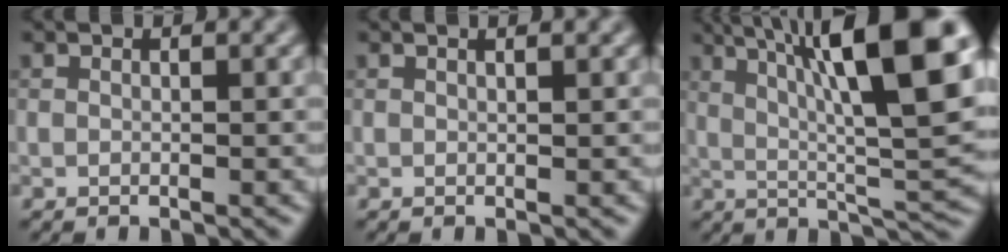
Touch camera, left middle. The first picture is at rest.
{"total": 1.3, "force": [0.8, 0.6, 0.9], "torque": [0.009, 0.008, -0.006]}
{"total": 12.7, "force": [4.4, 2.9, 11.5], "torque": [-0.177, 0.017, 0.079]}